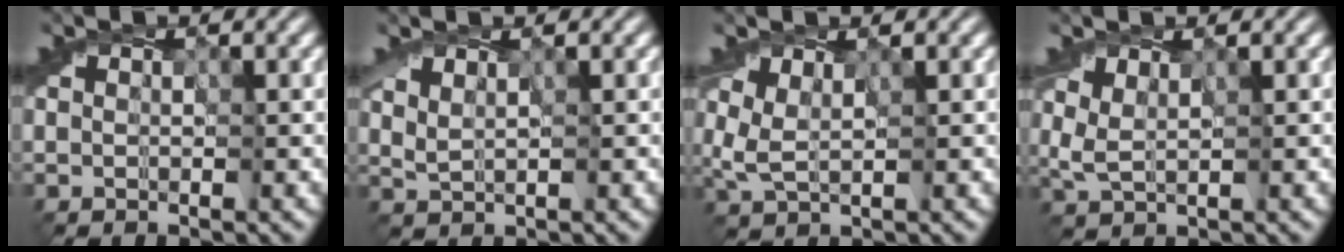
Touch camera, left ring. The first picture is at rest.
{"total": 1.3, "force": [1.1, 0.2, 0.5], "torque": [-0.016, 0.000, 0.025]}
{"total": 2.0, "force": [1.0, 1.0, 1.4], "torque": [-0.040, 0.001, 0.020]}
{"total": 1.6, "force": [1.1, 0.7, 1.0], "torque": [-0.029, 0.001, 0.024]}